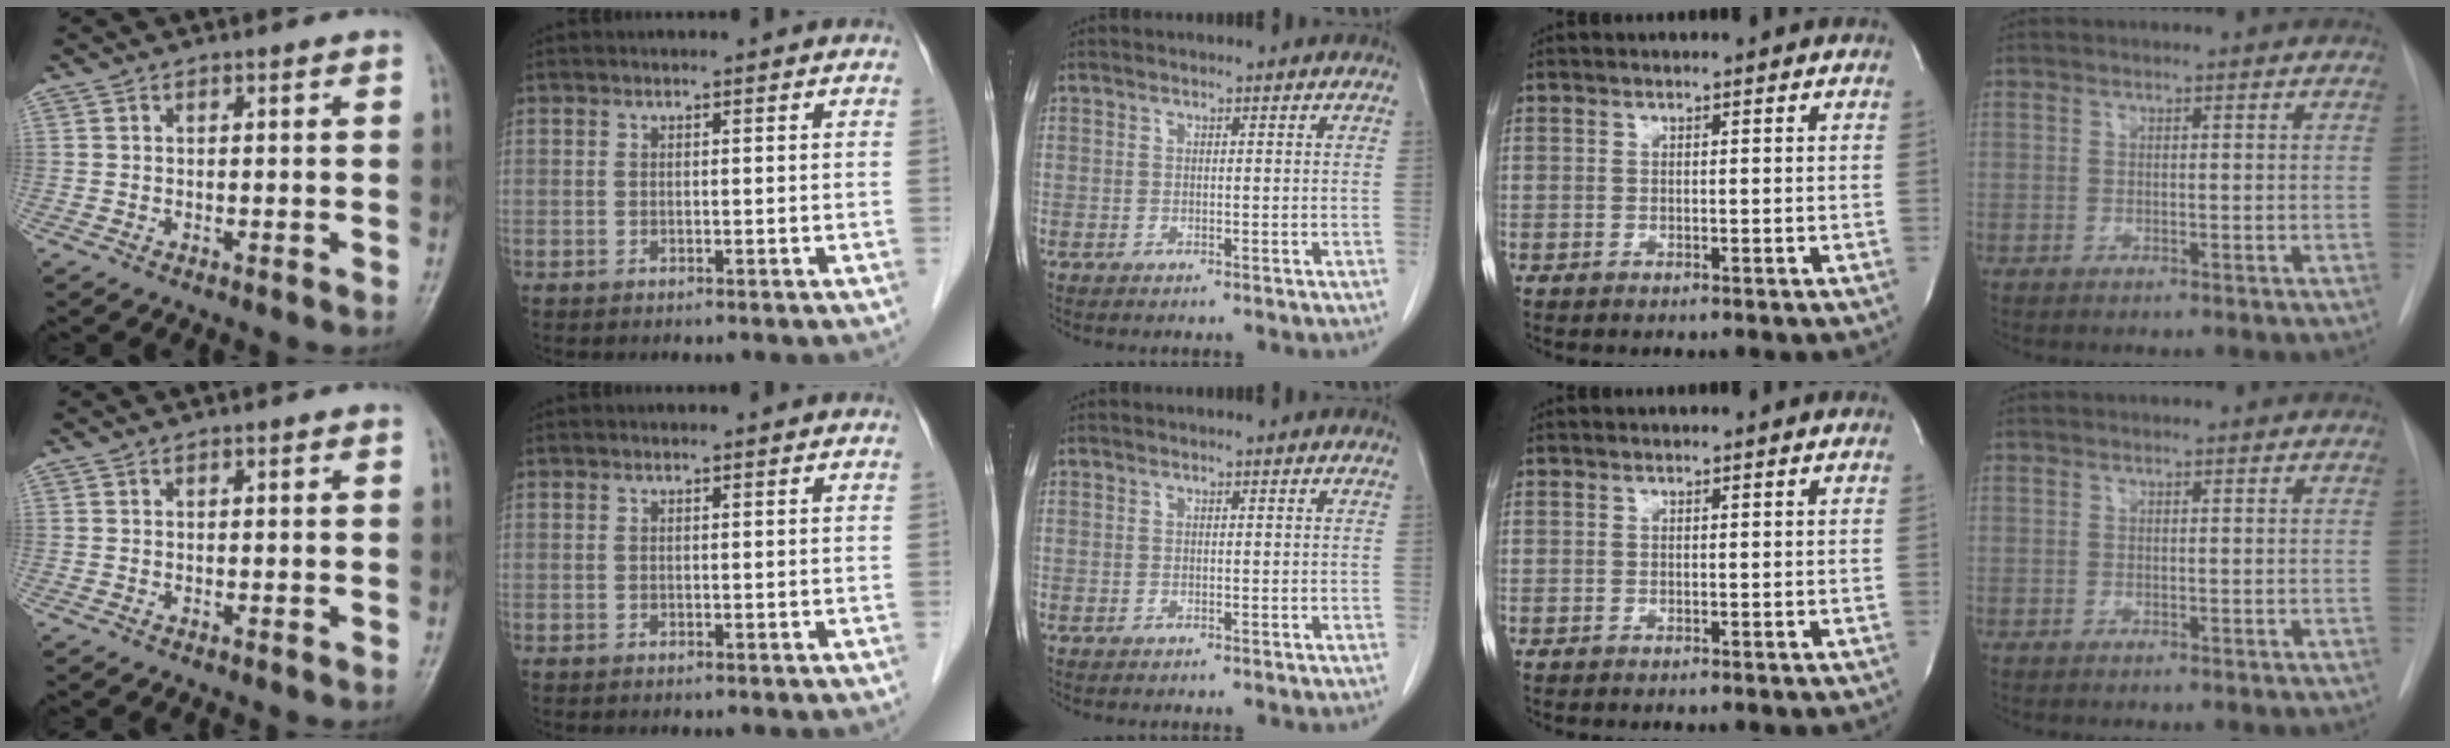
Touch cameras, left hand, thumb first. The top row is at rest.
{}